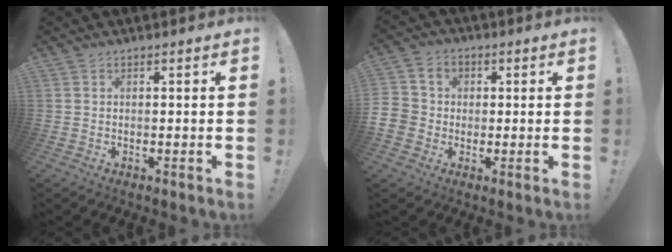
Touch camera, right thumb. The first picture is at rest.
{"total": 6.9, "force": [-1.0, 6.6, 1.8], "torque": [-0.040, 0.015, -0.016]}